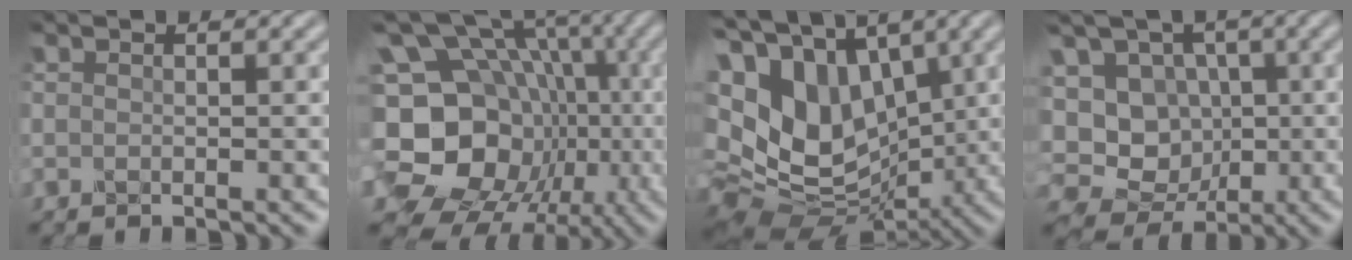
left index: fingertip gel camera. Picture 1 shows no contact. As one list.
[{"total": 19.4, "force": [-3.6, 16.7, 9.2], "torque": [-0.181, 0.021, -0.076]}, {"total": 17.6, "force": [3.8, 13.2, 11.0], "torque": [-0.236, 0.010, 0.079]}, {"total": 12.0, "force": [-0.9, 10.6, 5.5], "torque": [-0.124, 0.030, -0.035]}]